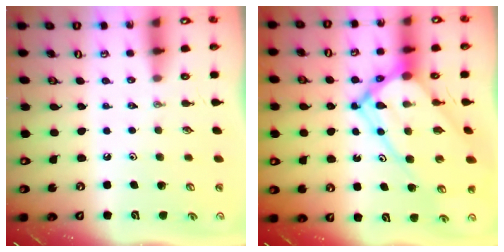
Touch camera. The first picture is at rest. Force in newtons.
{"total": 18.9, "press": 18.8, "slide": 1.7}